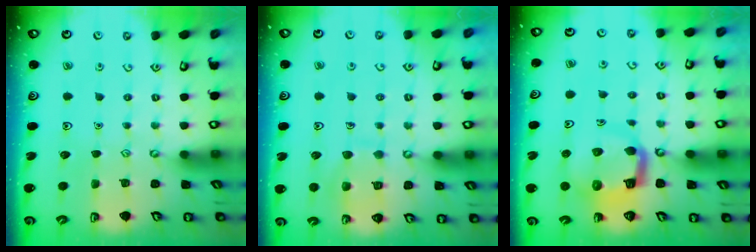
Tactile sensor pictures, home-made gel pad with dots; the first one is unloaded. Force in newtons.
{"total": 8.6, "press": 8.6, "slide": 0.8}
{"total": 10.0, "press": 9.9, "slide": 1.2}